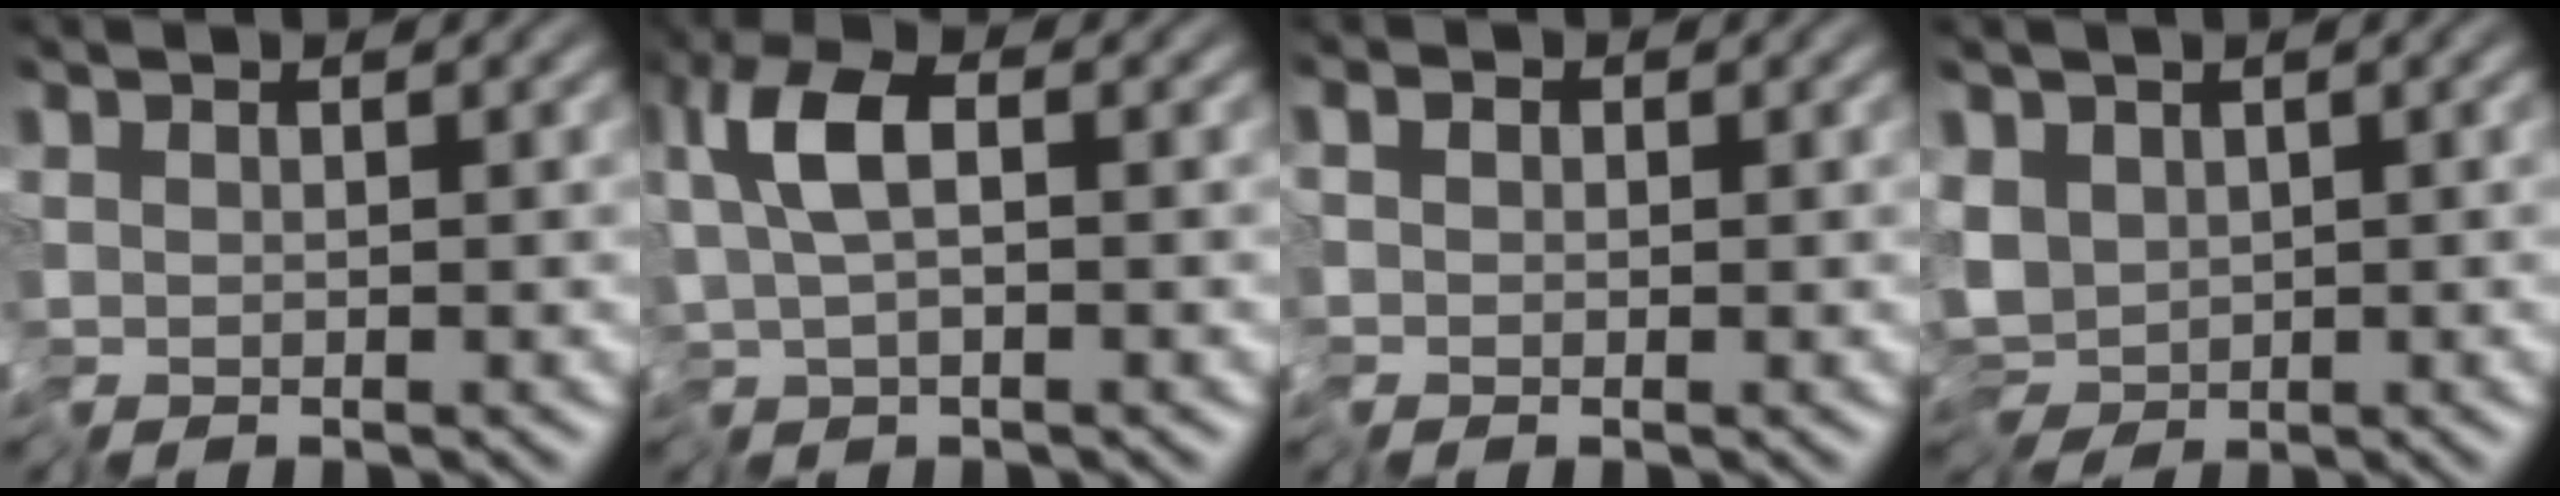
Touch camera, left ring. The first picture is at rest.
{"total": 4.0, "force": [-0.9, 1.5, 3.6], "torque": [-0.066, 0.005, -0.027]}
{"total": 0.7, "force": [-0.2, 0.7, 0.0], "torque": [0.003, 0.000, -0.009]}
{"total": 3.7, "force": [-0.7, 3.0, 2.0], "torque": [-0.039, -0.021, -0.010]}